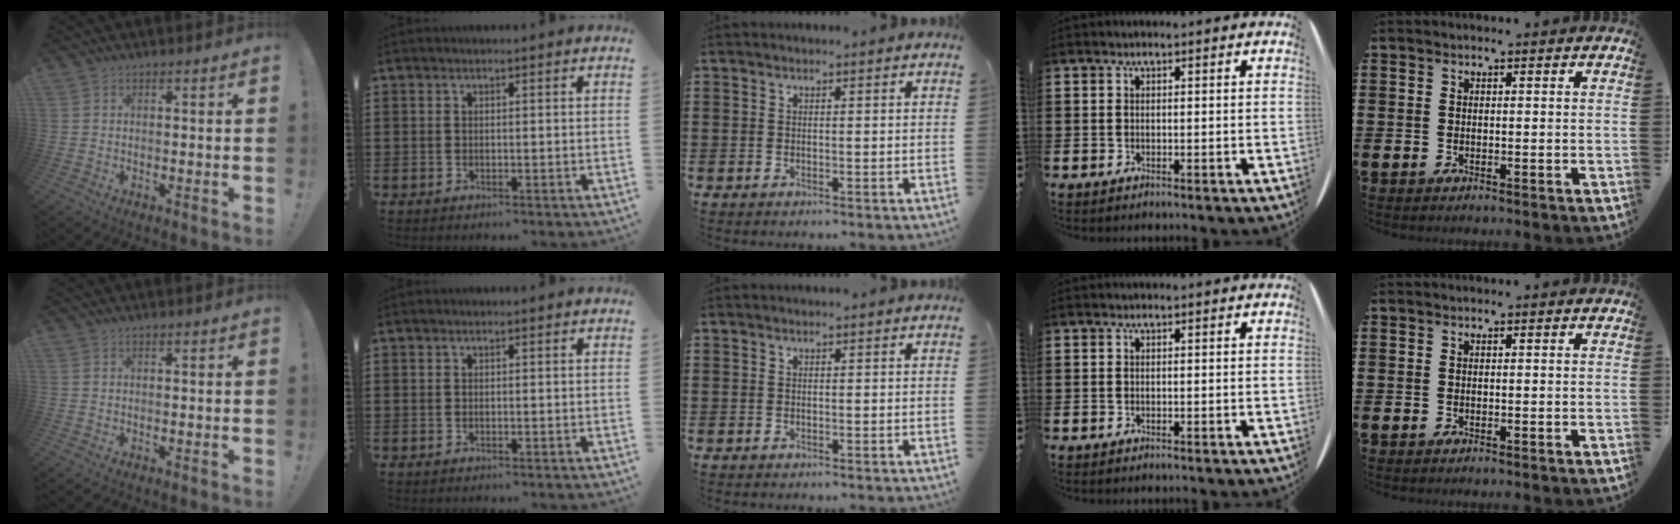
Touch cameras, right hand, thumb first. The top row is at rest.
{}